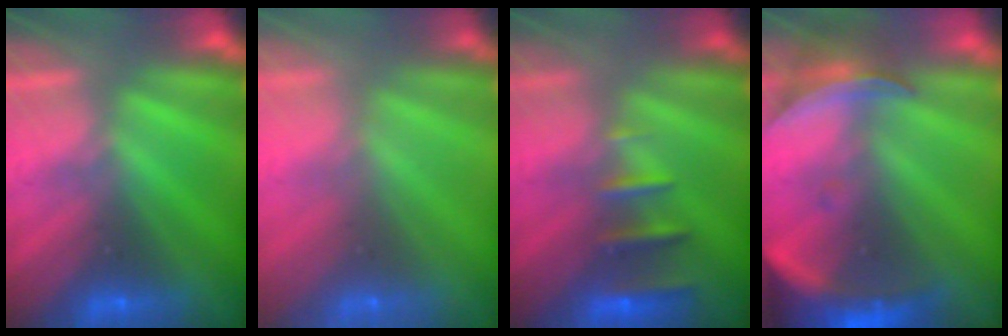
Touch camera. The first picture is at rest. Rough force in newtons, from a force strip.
{"total": 7.4}
{"total": 2.4}
{"total": 9.6}